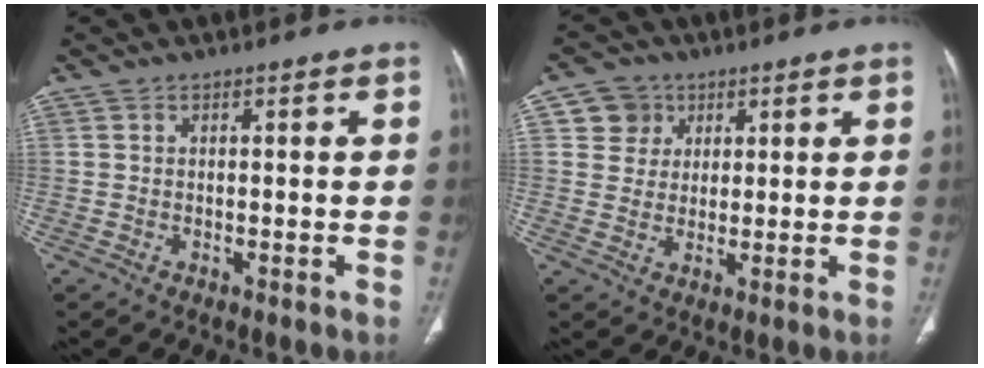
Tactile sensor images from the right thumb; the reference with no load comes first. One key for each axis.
{"total": 5.6, "fx": 2.2, "fy": 5.1, "fz": 0.8, "tx": 0.014, "ty": -0.004, "tz": 0.037}